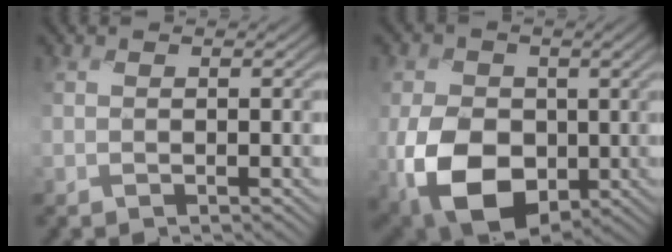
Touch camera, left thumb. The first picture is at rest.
{"total": 12.5, "force": [-2.7, 8.7, 8.6], "torque": [-0.175, -0.022, -0.056]}